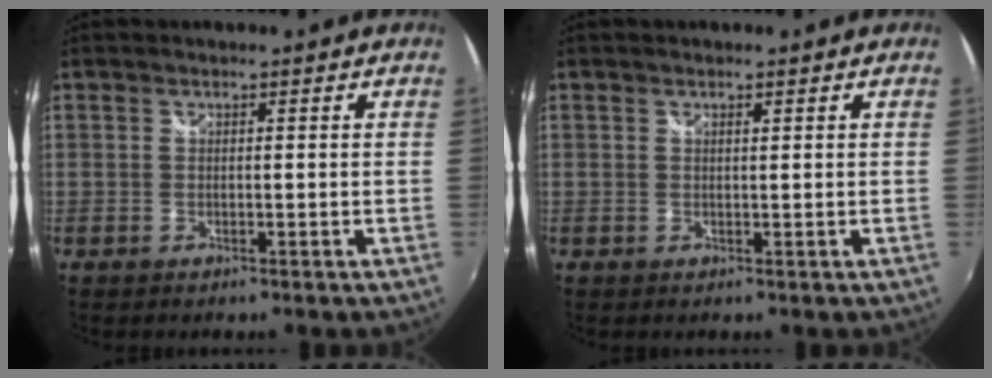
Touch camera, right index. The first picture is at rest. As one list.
[{"total": 0.6, "force": [0.4, 0.1, 0.4], "torque": [-0.006, 0.001, 0.007]}]